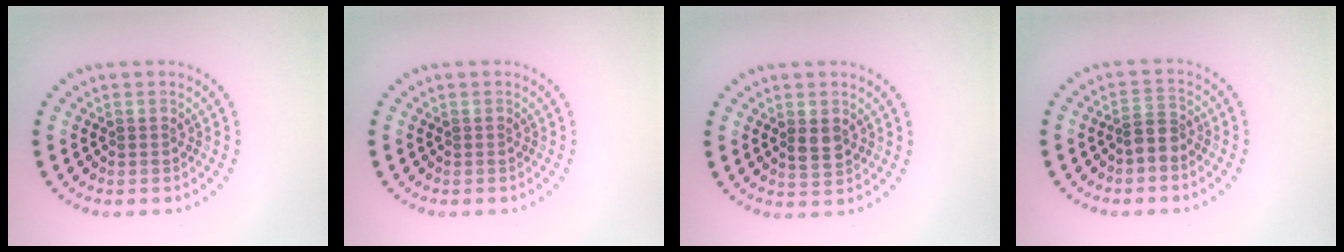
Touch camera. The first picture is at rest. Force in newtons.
{"total": 0.0}
{"total": 1.7, "press": 1.7, "slide": 0.1}
{"total": 2.1, "press": 1.6, "slide": 1.4}